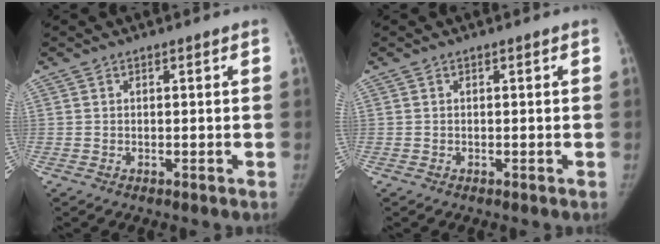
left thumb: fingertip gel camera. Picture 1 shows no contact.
{"total": 0.0}